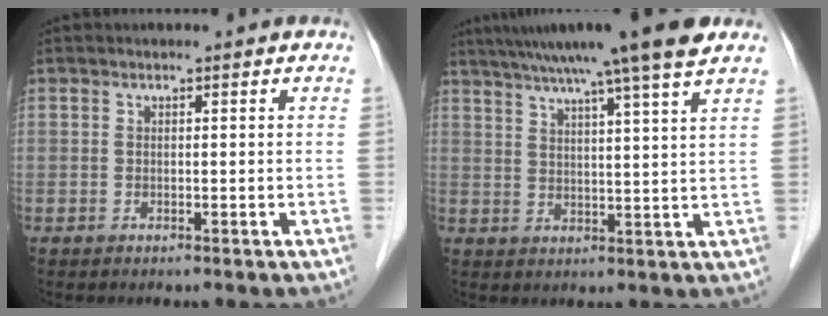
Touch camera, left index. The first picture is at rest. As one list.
[{"total": 14.6, "force": [11.5, -1.2, 8.9], "torque": [-0.147, 0.024, 0.158]}]